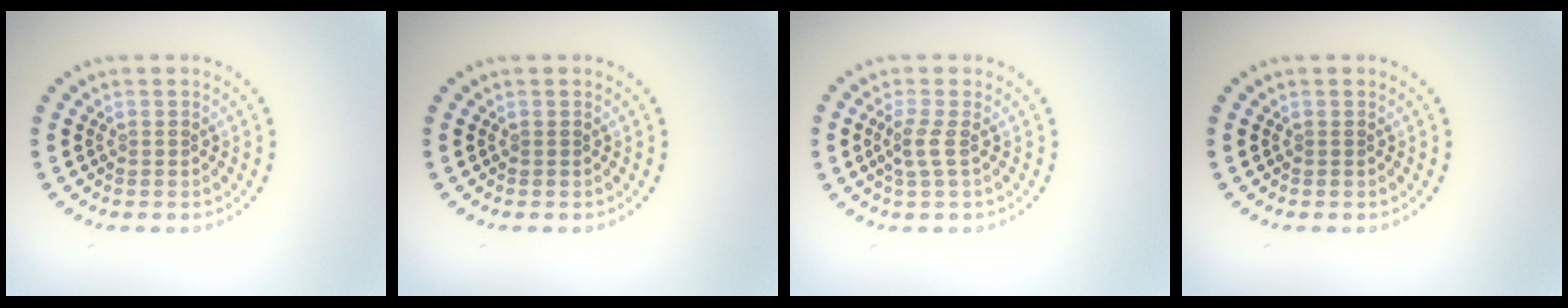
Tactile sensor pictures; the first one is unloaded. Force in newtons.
{"total": 0.0}
{"total": 1.6, "press": 1.3, "slide": 1.1}
{"total": 0.0}